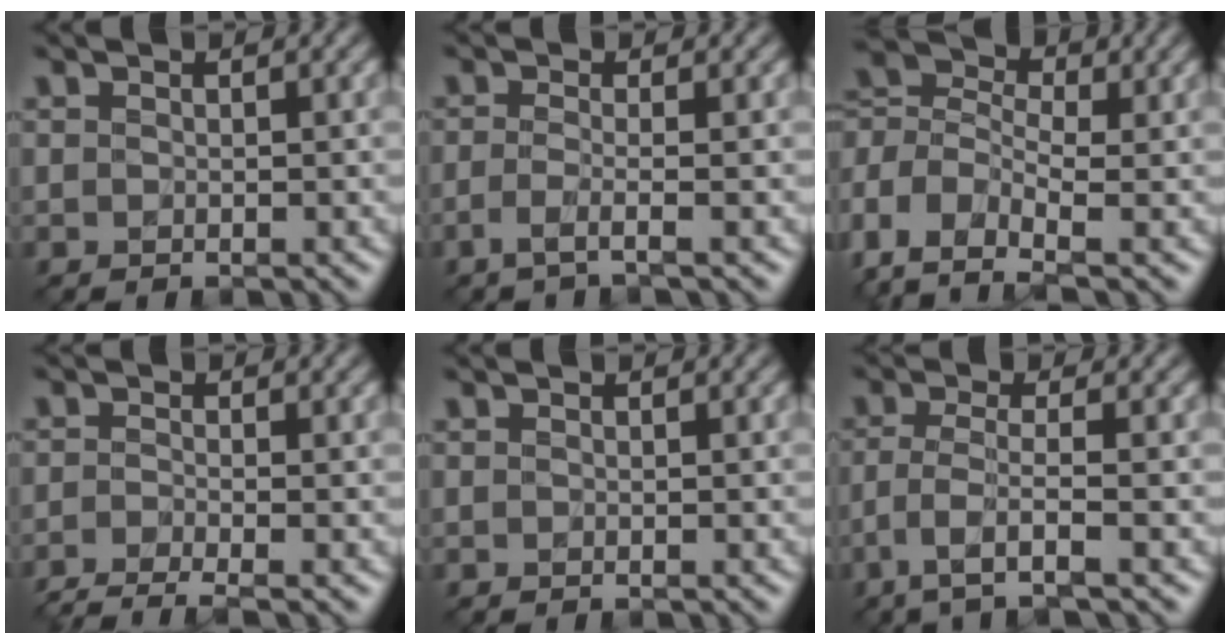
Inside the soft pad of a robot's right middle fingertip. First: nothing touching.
{"total": 2.0, "force": [-0.8, 0.6, 1.7], "torque": [-0.027, -0.008, -0.028]}
{"total": 6.8, "force": [-2.6, 4.3, 4.5], "torque": [-0.101, 0.007, -0.072]}
{"total": 3.3, "force": [-2.5, 0.6, 2.0], "torque": [-0.036, -0.009, -0.058]}
{"total": 0.0}
{"total": 3.4, "force": [-1.6, 0.5, 3.0], "torque": [-0.060, -0.002, -0.041]}